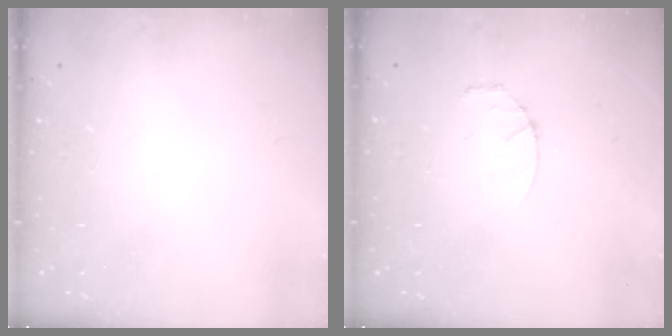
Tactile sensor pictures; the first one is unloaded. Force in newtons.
{"total": 2.8, "press": 2.8, "slide": 0.4}